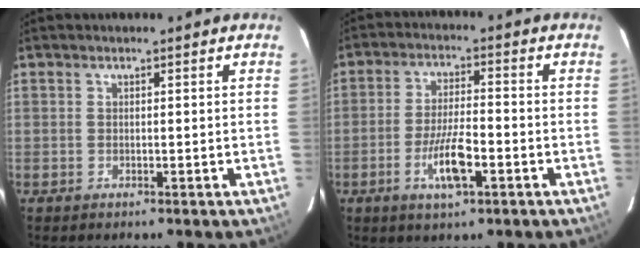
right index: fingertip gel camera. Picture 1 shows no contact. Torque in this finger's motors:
{"motor_torque": [1.42, -0.33, 0.65, 0.11]}